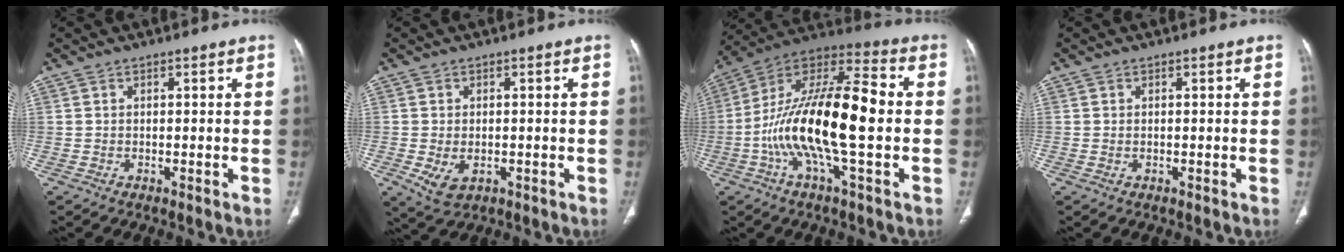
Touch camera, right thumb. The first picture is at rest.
{"total": 4.8, "force": [-1.2, 3.1, 3.5], "torque": [-0.064, -0.003, -0.007]}
{"total": 21.7, "force": [-2.5, 6.1, 20.6], "torque": [-0.395, 0.031, -0.051]}
{"total": 0.0}